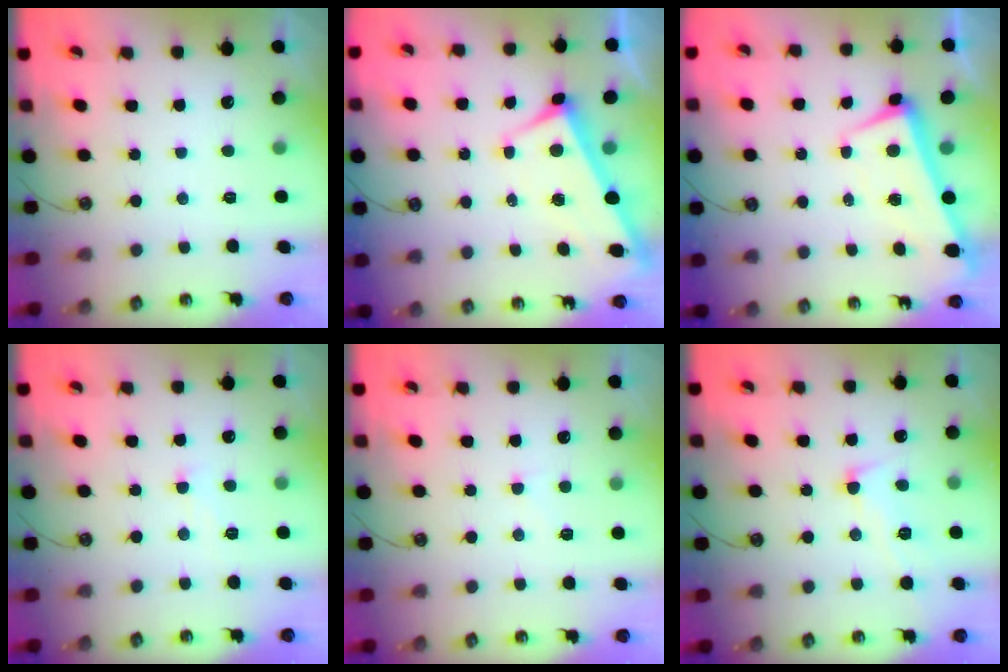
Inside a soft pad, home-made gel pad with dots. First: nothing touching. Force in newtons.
{"total": 2.8, "press": 2.7, "slide": 0.9}
{"total": 2.0, "press": 1.8, "slide": 0.8}
{"total": 1.0, "press": 0.8, "slide": 0.5}
{"total": 0.9, "press": 0.4, "slide": 0.8}
{"total": 1.6, "press": 1.5, "slide": 0.7}